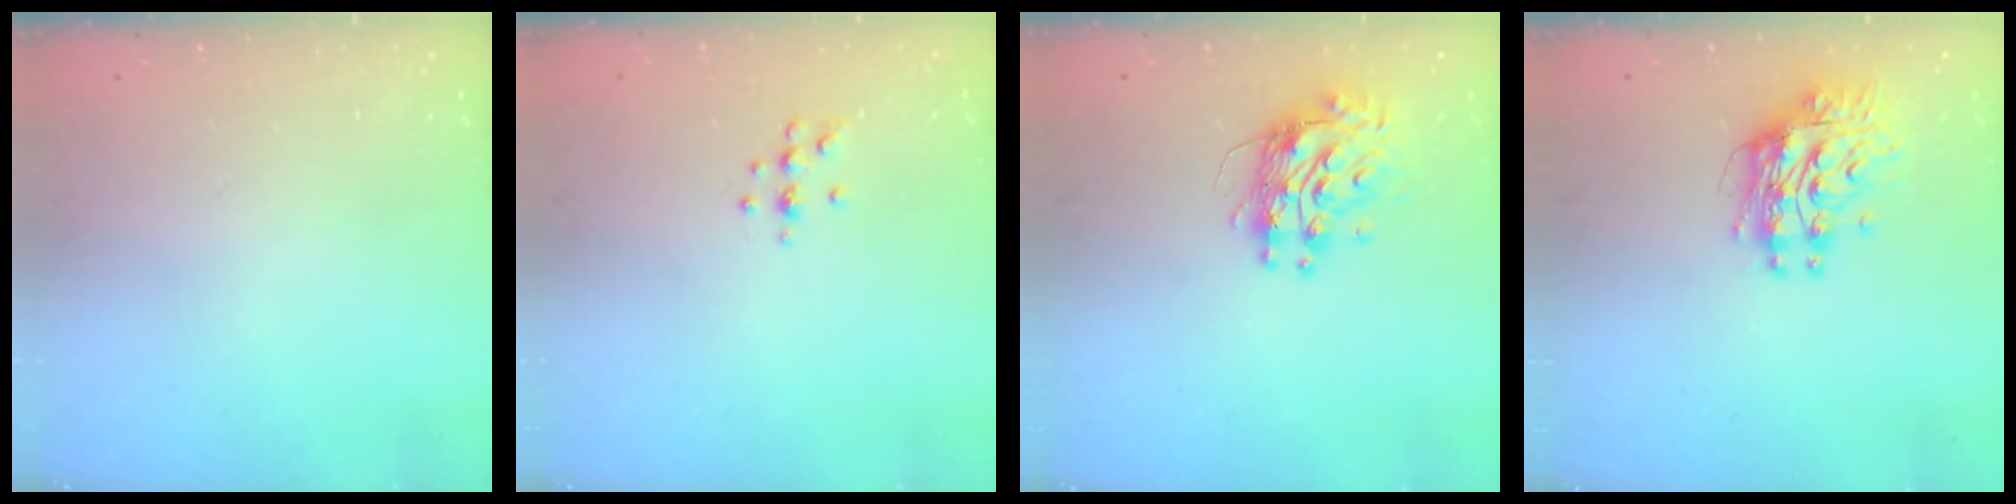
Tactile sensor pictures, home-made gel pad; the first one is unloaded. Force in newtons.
{"total": 5.5, "press": 5.2, "slide": 1.6}
{"total": 9.1, "press": 9.1, "slide": 0.8}
{"total": 10.4, "press": 10.4, "slide": 0.9}